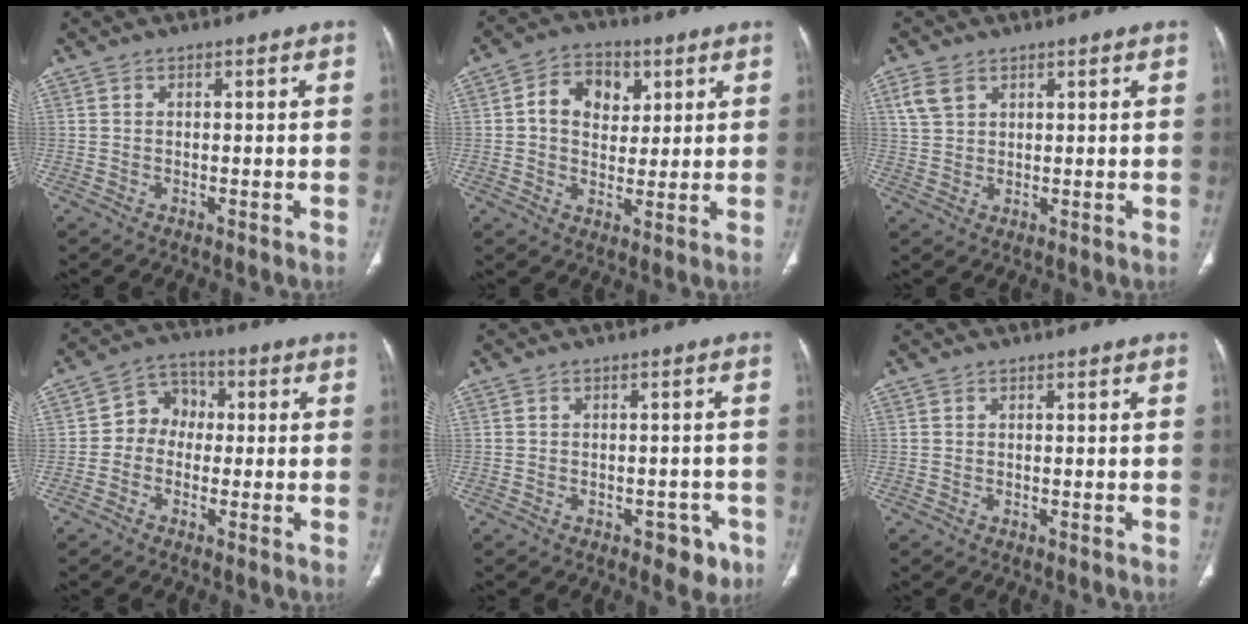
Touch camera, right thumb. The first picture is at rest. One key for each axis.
{"total": 9.4, "fx": 2.6, "fy": 7.1, "fz": 5.6, "tx": -0.053, "ty": -0.001, "tz": 0.039}
{"total": 4.3, "fx": 2.3, "fy": 2.8, "fz": 2.3, "tx": -0.043, "ty": -0.002, "tz": 0.054}
{"total": 6.4, "fx": -0.5, "fy": 5.5, "fz": 3.2, "tx": -0.023, "ty": 0.026, "tz": -0.028}
{"total": 5.0, "fx": -2.8, "fy": 3.0, "fz": 2.9, "tx": -0.012, "ty": 0.016, "tz": -0.034}
{"total": 0.0}